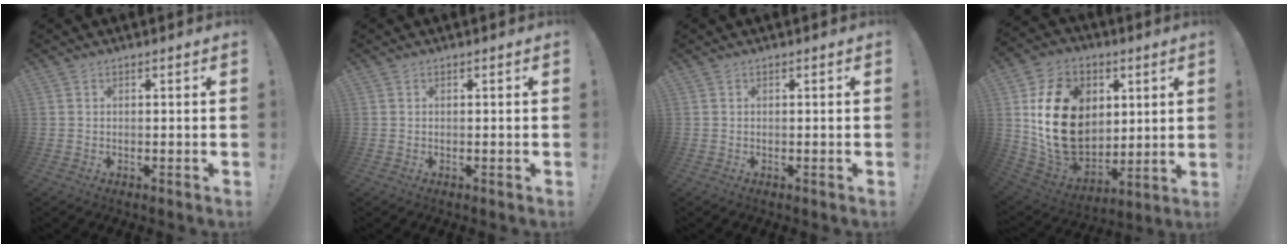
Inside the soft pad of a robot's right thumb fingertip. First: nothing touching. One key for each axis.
{"total": 0.0}
{"total": 0.0}
{"total": 24.3, "fx": 4.5, "fy": 18.2, "fz": 15.4, "tx": -0.287, "ty": -0.021, "tz": 0.103}